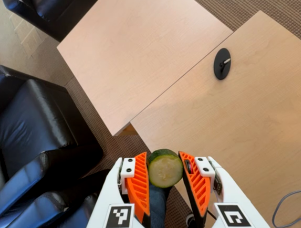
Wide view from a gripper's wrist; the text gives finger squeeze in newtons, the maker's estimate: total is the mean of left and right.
{"total": 14.0, "left": 14.0, "right": 13.9}